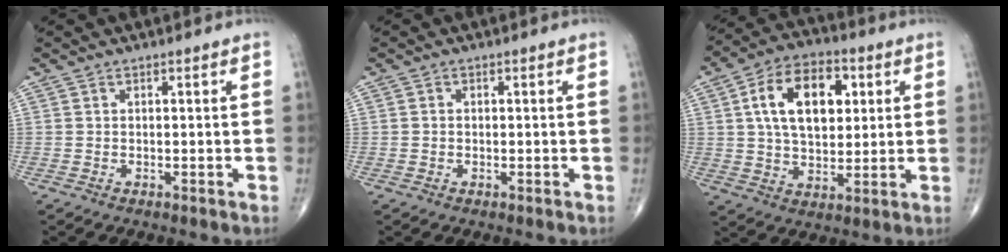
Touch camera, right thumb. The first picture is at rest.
{"total": 0.6, "force": [-0.1, 0.5, 0.2], "torque": [-0.003, 0.001, -0.002]}
{"total": 15.5, "force": [4.0, 9.5, 11.7], "torque": [-0.171, 0.003, 0.065]}